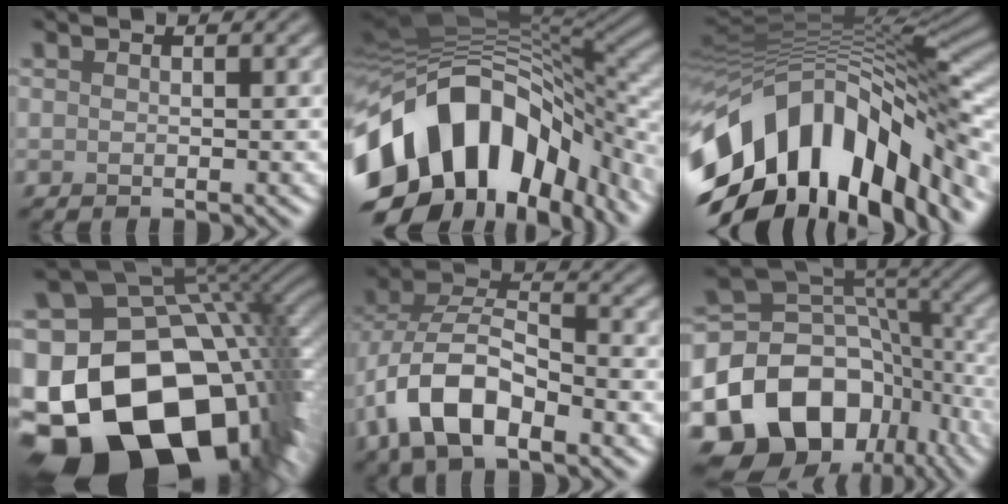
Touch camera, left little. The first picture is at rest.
{"total": 16.5, "force": [-6.3, 10.3, 11.2], "torque": [-0.208, -0.011, -0.097]}
{"total": 16.5, "force": [-6.8, 8.9, 12.2], "torque": [-0.213, 0.002, -0.118]}
{"total": 21.8, "force": [-7.0, 14.9, 14.4], "torque": [-0.279, -0.035, -0.091]}
{"total": 8.8, "force": [-3.7, 4.7, 6.5], "torque": [-0.127, 0.008, -0.078]}
{"total": 15.2, "force": [-7.1, 11.0, 7.6], "torque": [-0.156, 0.002, -0.119]}